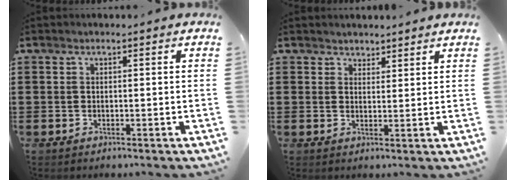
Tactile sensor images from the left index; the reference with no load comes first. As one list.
[{"total": 2.0, "force": [1.9, 0.6, -0.3], "torque": [0.001, 0.001, 0.038]}]